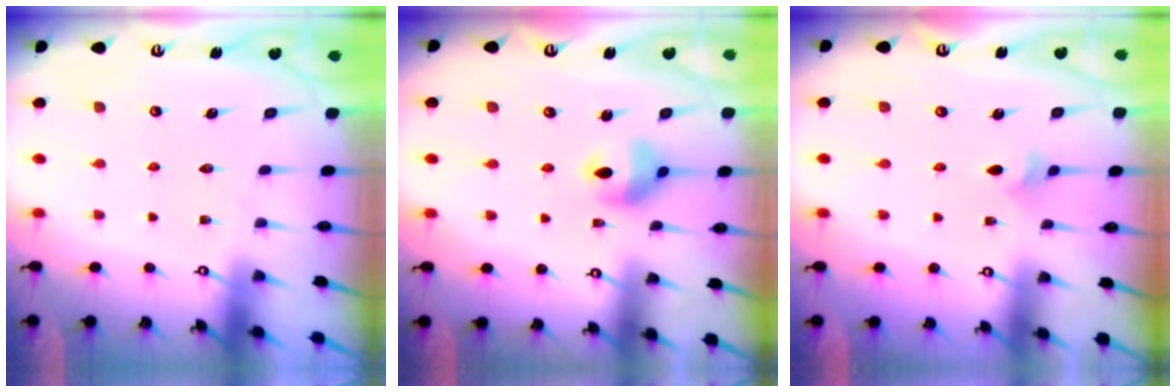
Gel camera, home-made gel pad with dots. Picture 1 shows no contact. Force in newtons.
{"total": 10.0, "press": 9.4, "slide": 3.4}
{"total": 2.9, "press": 2.8, "slide": 0.7}